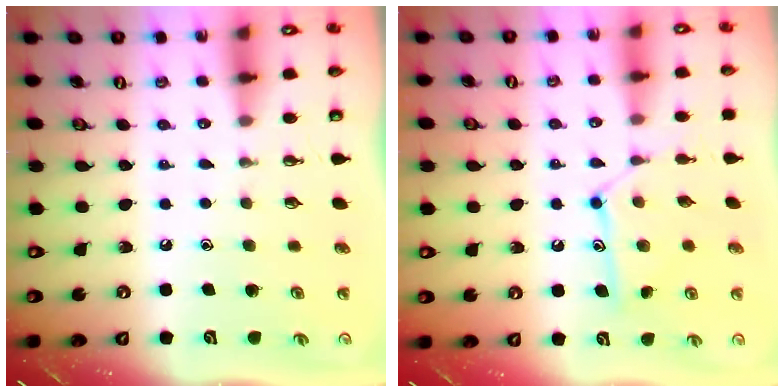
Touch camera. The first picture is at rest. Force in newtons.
{"total": 11.8, "press": 11.8, "slide": 0.2}